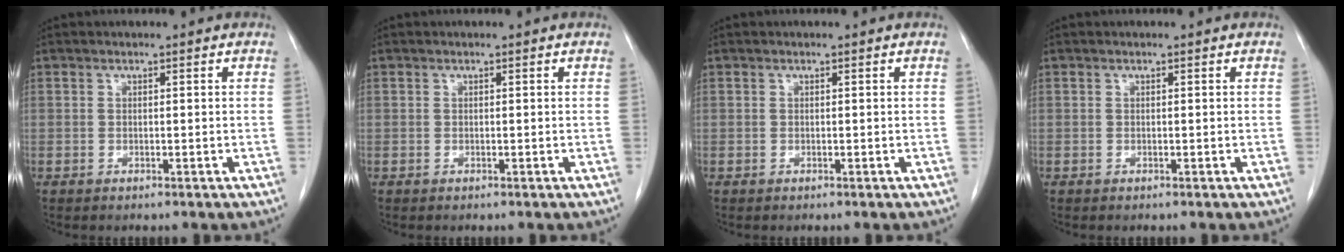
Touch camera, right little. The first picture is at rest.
{"total": 0.0}
{"total": 0.0}
{"total": 0.0}